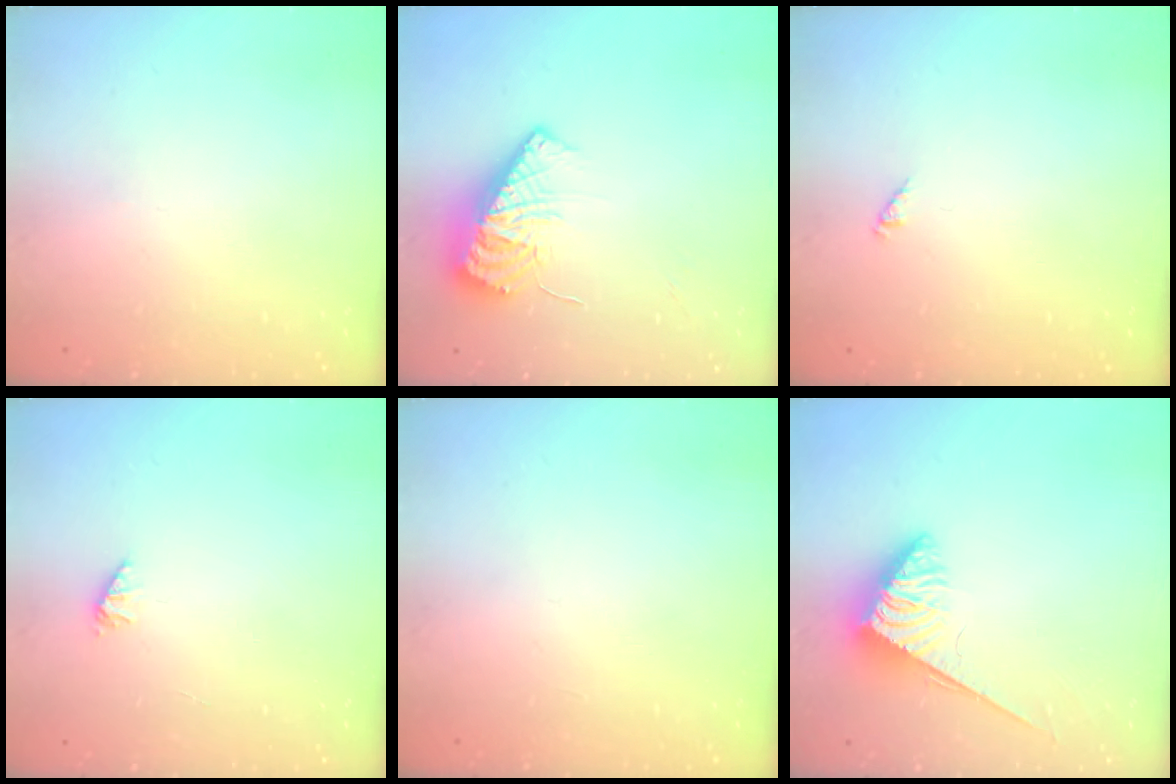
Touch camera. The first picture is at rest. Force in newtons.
{"total": 14.6, "press": 14.5, "slide": 1.3}
{"total": 0.0}
{"total": 1.3, "press": 1.3, "slide": 0.1}
{"total": 0.0}
{"total": 3.9, "press": 3.9, "slide": 0.5}